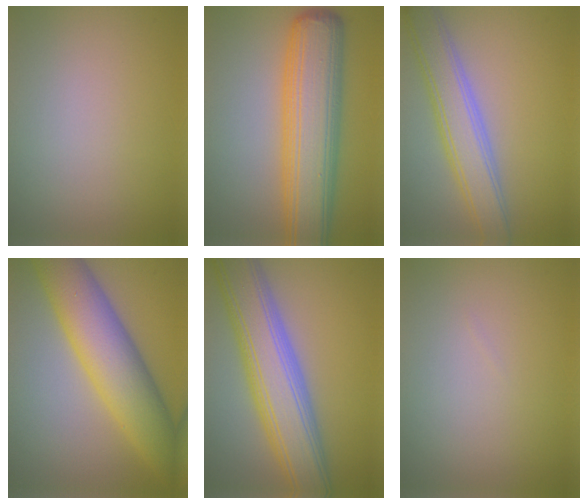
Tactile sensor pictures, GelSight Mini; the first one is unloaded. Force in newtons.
{"total": 10.2, "press": 10.2, "slide": 0.3}
{"total": 5.9, "press": 5.9, "slide": 0.2}
{"total": 8.5, "press": 8.5, "slide": 0.6}
{"total": 10.6, "press": 10.6, "slide": 0.5}
{"total": 0.0}